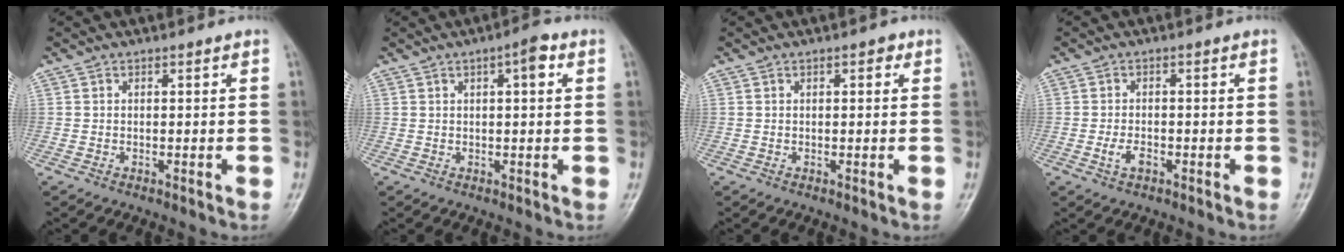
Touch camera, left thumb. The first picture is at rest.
{"total": 3.8, "force": [1.4, 1.1, 3.4], "torque": [-0.048, 0.007, 0.017]}
{"total": 1.6, "force": [0.7, 0.8, 1.2], "torque": [-0.011, 0.002, 0.007]}
{"total": 2.8, "force": [-1.2, 1.5, 2.0], "torque": [-0.041, 0.008, -0.020]}